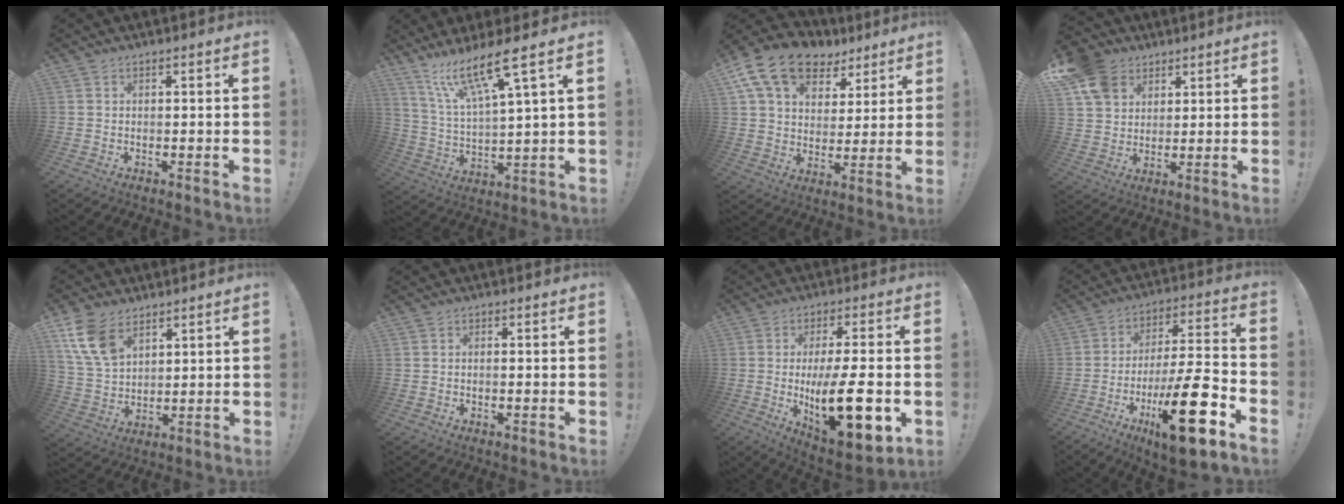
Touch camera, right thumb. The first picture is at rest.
{"total": 14.8, "force": [9.9, 1.5, 10.8], "torque": [-0.202, -0.052, 0.160]}
{"total": 17.4, "force": [10.4, 10.8, 8.8], "torque": [-0.148, -0.056, 0.192]}
{"total": 11.3, "force": [6.0, 8.8, 4.0], "torque": [-0.064, -0.029, 0.121]}
{"total": 11.8, "force": [6.9, 7.1, 6.5], "torque": [-0.124, -0.022, 0.135]}
{"total": 0.7, "force": [-0.4, 0.1, 0.5], "torque": [-0.014, 0.003, -0.005]}
{"total": 19.3, "force": [-3.1, 7.0, 17.7], "torque": [-0.291, -0.006, -0.040]}
{"total": 22.1, "force": [-9.9, 5.8, 18.9], "torque": [-0.305, 0.057, -0.153]}